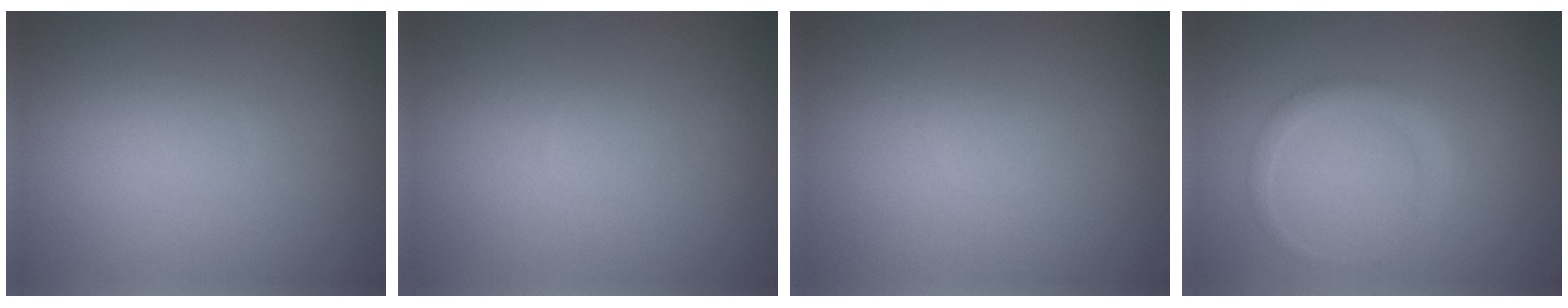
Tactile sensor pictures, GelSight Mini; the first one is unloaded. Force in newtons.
{"total": 0.0}
{"total": 0.0}
{"total": 1.6, "press": 1.6, "slide": 0.2}